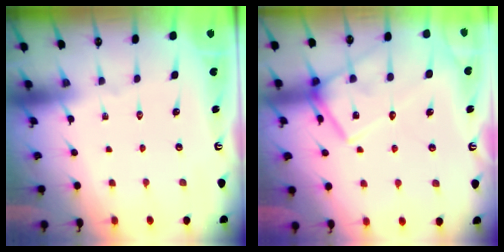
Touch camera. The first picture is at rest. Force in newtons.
{"total": 15.9, "press": 15.9, "slide": 1.0}